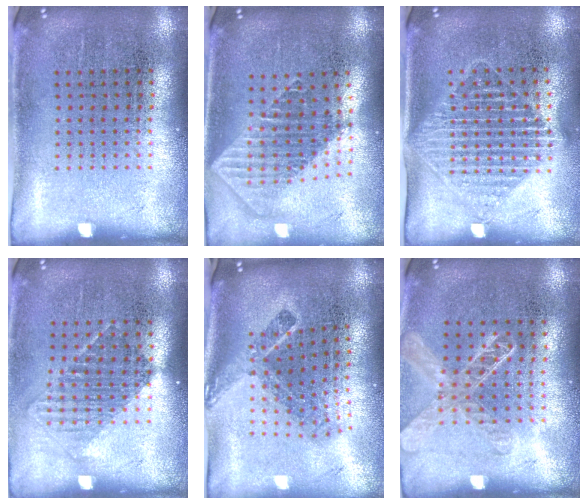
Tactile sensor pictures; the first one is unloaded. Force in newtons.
{"total": 1.8, "press": 1.5, "slide": 1.0}
{"total": 1.7, "press": 1.4, "slide": 1.0}
{"total": 1.3, "press": 1.1, "slide": 0.7}
{"total": 2.2, "press": 1.5, "slide": 1.7}
{"total": 1.4, "press": 1.3, "slide": 0.5}